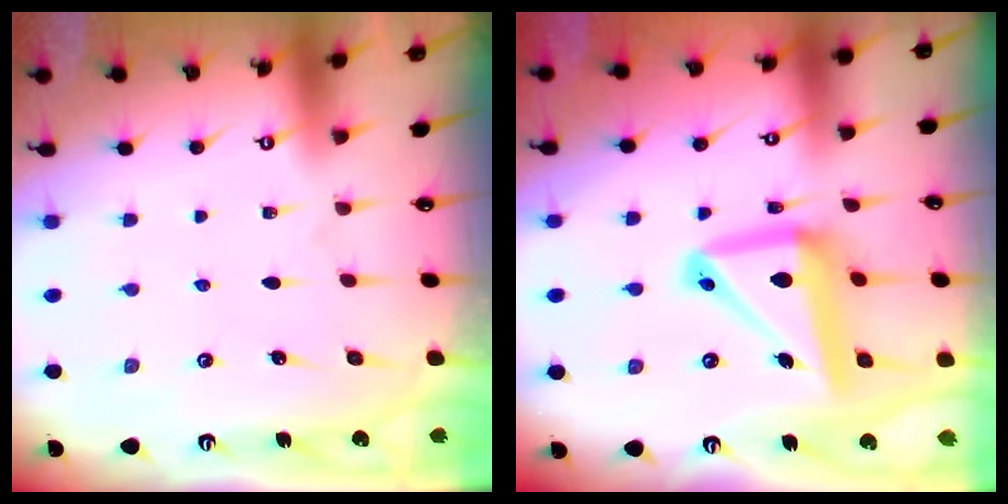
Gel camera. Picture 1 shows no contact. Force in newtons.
{"total": 15.4, "press": 15.3, "slide": 1.9}